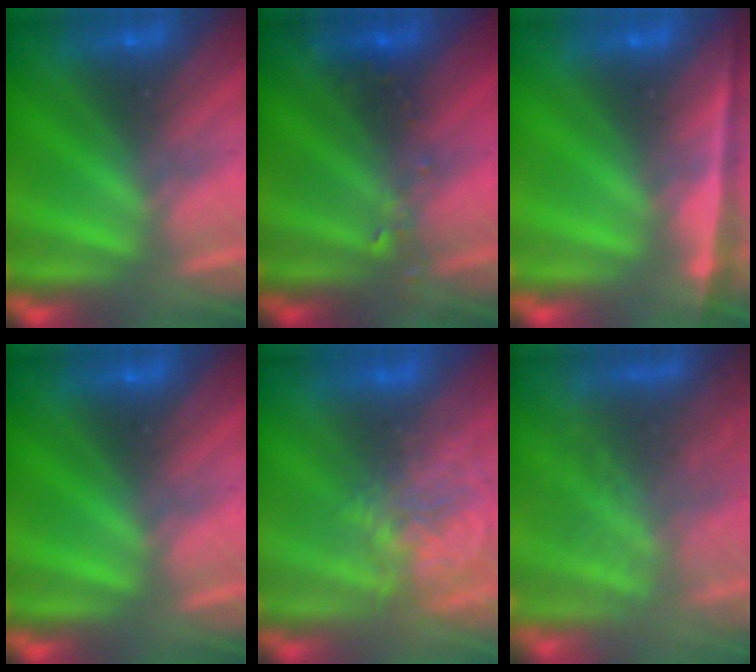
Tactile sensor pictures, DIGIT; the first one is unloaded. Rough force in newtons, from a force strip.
{"total": 2.4}
{"total": 1.9}
{"total": 0.0}
{"total": 3.9}
{"total": 10.7}